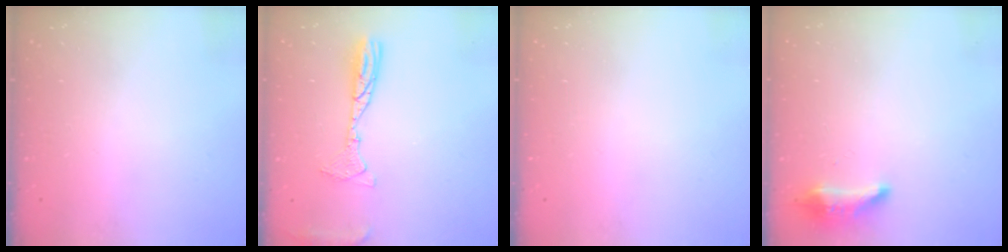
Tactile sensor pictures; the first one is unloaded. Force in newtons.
{"total": 10.6, "press": 10.4, "slide": 2.2}
{"total": 0.0}
{"total": 10.1, "press": 9.0, "slide": 4.6}